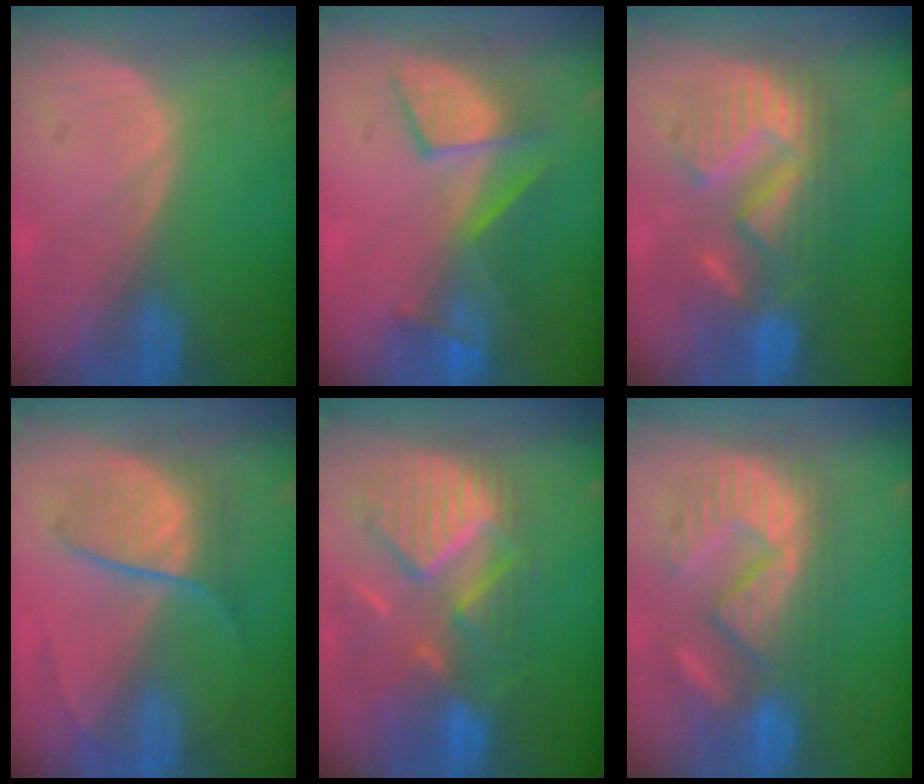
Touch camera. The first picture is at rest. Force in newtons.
{"total": 7.9, "press": 7.8, "slide": 1.2}
{"total": 10.1, "press": 10.0, "slide": 0.6}
{"total": 6.7, "press": 6.6, "slide": 1.1}
{"total": 11.4, "press": 10.1, "slide": 5.2}
{"total": 10.7, "press": 10.4, "slide": 2.5}